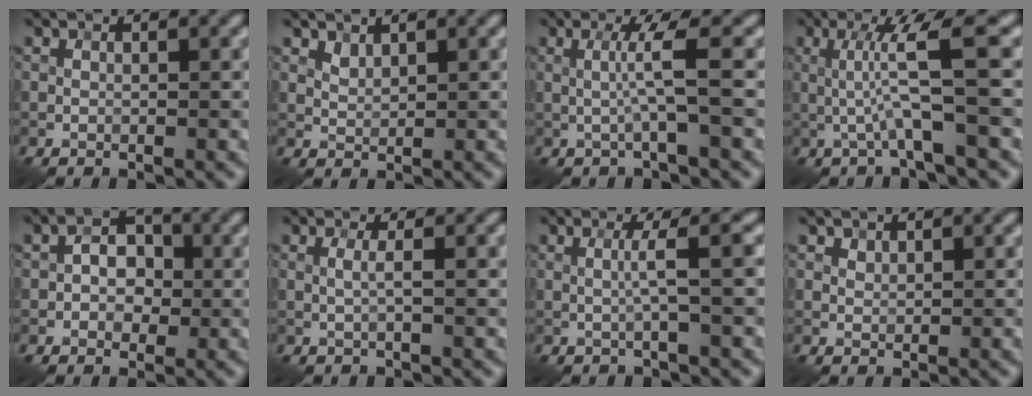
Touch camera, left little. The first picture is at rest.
{"total": 1.1, "force": [0.9, 0.5, 0.4], "torque": [-0.013, -0.002, 0.022]}
{"total": 2.6, "force": [-0.1, -0.2, 2.6], "torque": [-0.056, 0.001, -0.004]}
{"total": 4.7, "force": [-0.4, 0.0, 4.7], "torque": [-0.091, 0.015, -0.009]}
{"total": 3.1, "force": [-0.2, 2.3, 2.0], "torque": [-0.018, 0.005, -0.015]}
{"total": 1.6, "force": [0.1, 0.3, 1.6], "torque": [-0.027, 0.003, -0.004]}
{"total": 2.5, "force": [0.1, 0.2, 2.5], "torque": [-0.045, 0.005, -0.003]}
{"total": 0.8, "force": [0.7, 0.4, 0.2], "torque": [-0.006, -0.001, 0.015]}